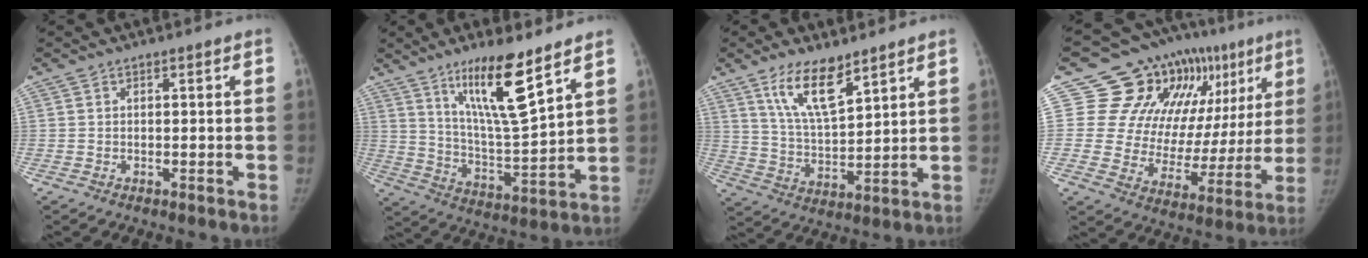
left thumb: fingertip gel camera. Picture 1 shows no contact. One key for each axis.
{"total": 15.1, "fx": 9.5, "fy": 2.2, "fz": 11.5, "tx": -0.192, "ty": -0.068, "tz": 0.180}
{"total": 11.4, "fx": 7.6, "fy": 3.6, "fz": 7.7, "tx": -0.129, "ty": -0.047, "tz": 0.156}
{"total": 22.0, "fx": 10.4, "fy": 14.3, "fz": 13.2, "tx": -0.109, "ty": -0.007, "tz": 0.154}